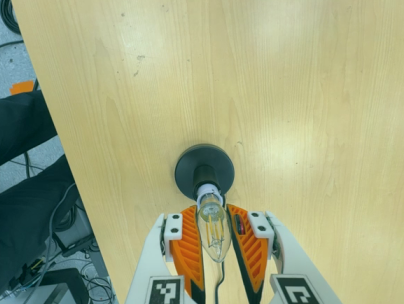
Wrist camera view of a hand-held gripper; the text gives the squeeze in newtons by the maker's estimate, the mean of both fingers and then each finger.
{"total": 13.4, "left": 12.7, "right": 14.1}